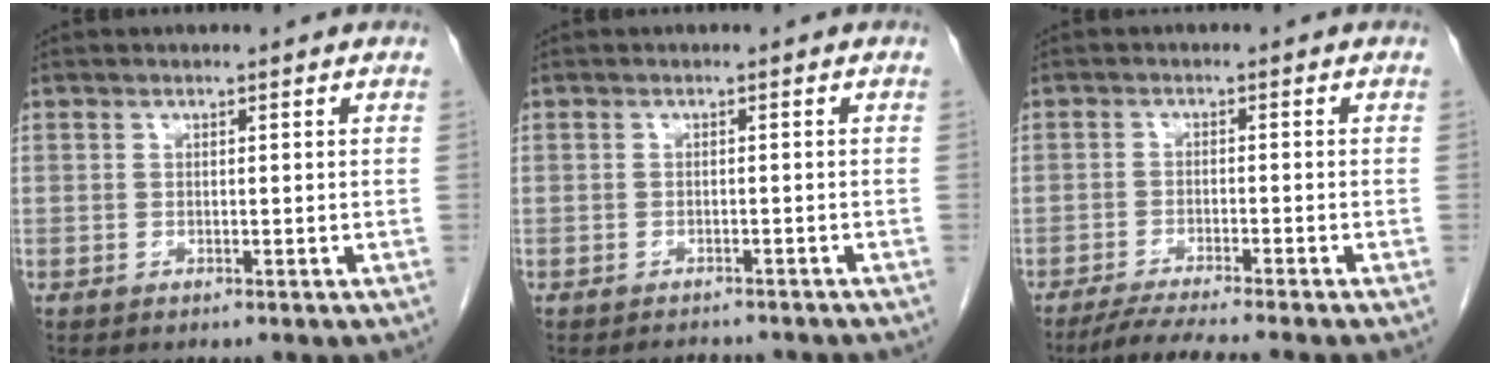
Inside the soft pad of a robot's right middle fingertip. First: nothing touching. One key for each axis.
{"total": 3.5, "fx": -3.3, "fy": 0.7, "fz": 1.0, "tx": -0.013, "ty": -0.005, "tz": -0.040}
{"total": 7.5, "fx": -6.4, "fy": -1.3, "fz": 3.6, "tx": -0.050, "ty": -0.025, "tz": -0.104}